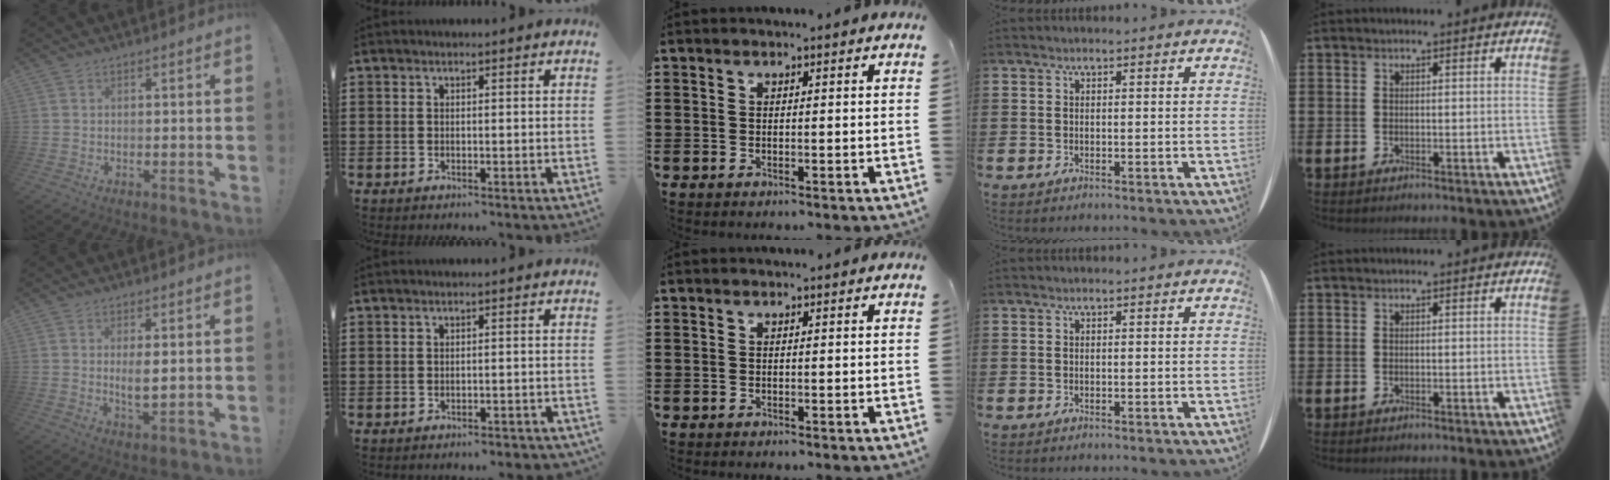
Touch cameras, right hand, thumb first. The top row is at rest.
{"thumb": {"total": 4.1, "force": [1.0, 1.3, 3.8], "torque": [-0.059, -0.013, 0.012]}, "index": {"total": 1.2, "force": [-1.2, 0.1, 0.3], "torque": [-0.011, -0.003, -0.025]}}